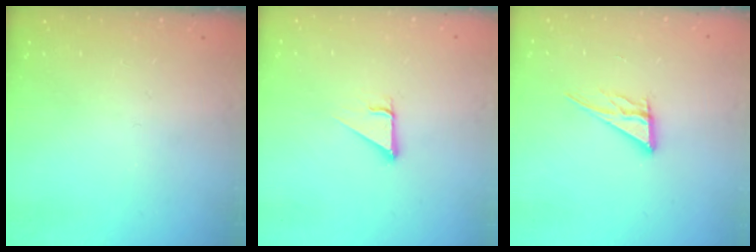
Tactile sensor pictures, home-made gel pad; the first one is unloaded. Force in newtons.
{"total": 2.9, "press": 2.8, "slide": 0.2}
{"total": 9.3, "press": 9.2, "slide": 0.9}